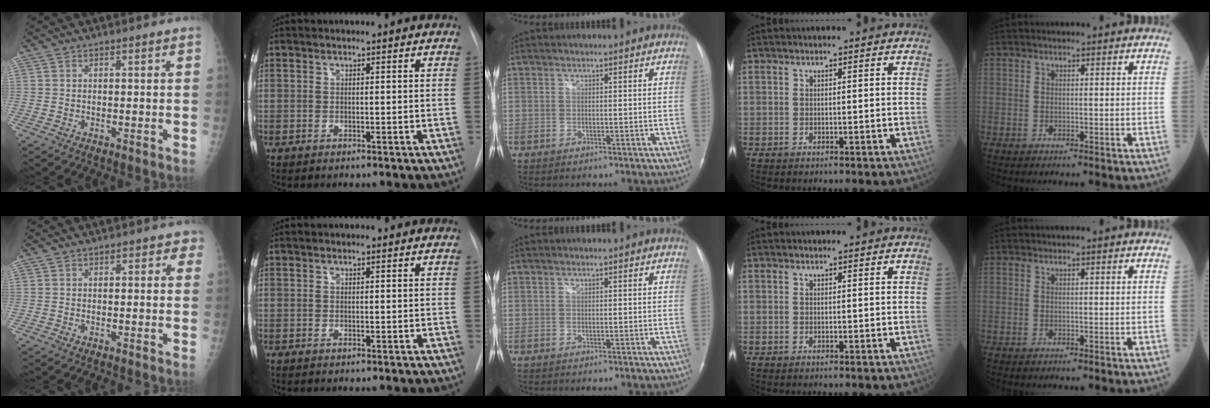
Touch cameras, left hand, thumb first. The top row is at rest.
{"thumb": {"total": 2.0, "force": [0.7, 1.4, 1.2], "torque": [0.011, 0.004, 0.000]}, "index": {"total": 0.7, "force": [0.4, 0.3, 0.5], "torque": [-0.013, 0.005, 0.004]}}